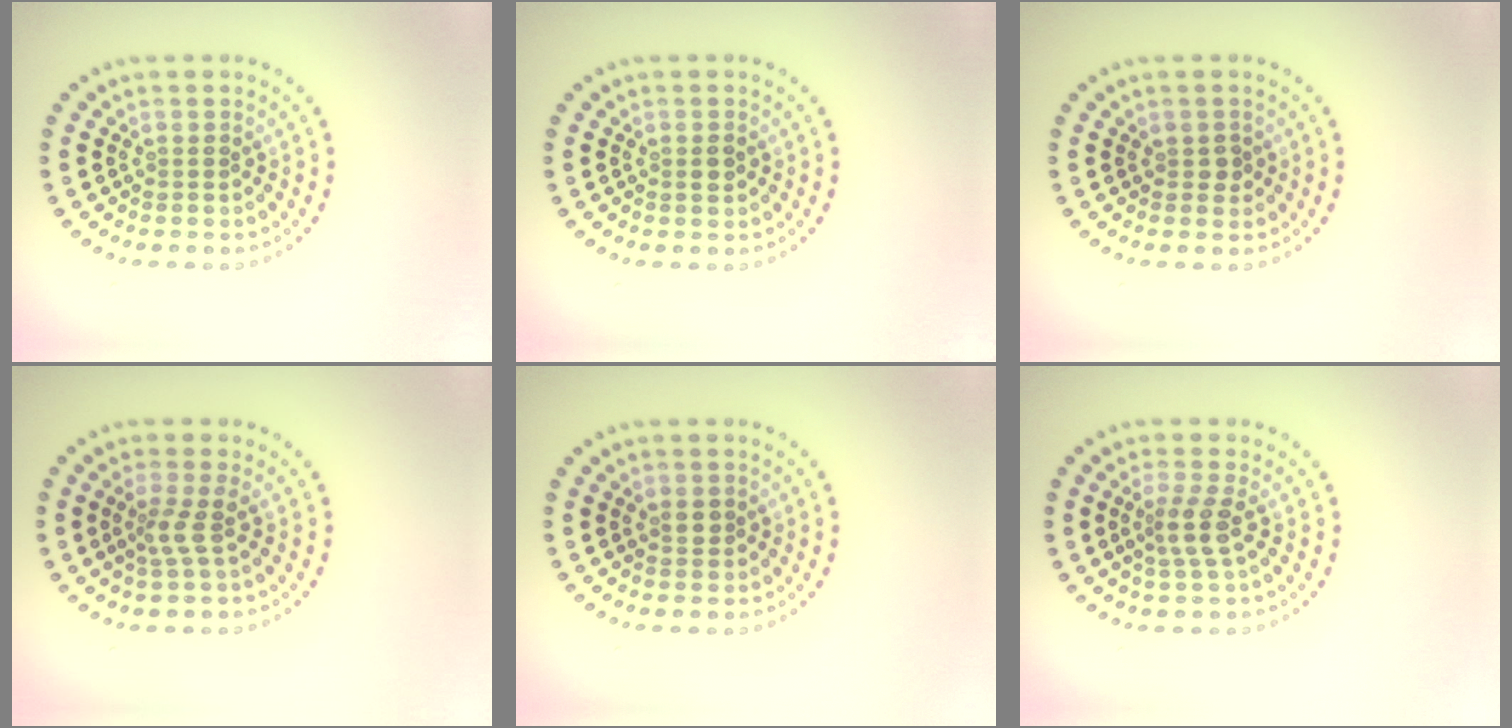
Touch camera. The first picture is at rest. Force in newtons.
{"total": 1.0, "press": 1.0, "slide": 0.3}
{"total": 0.8, "press": 0.8, "slide": 0.2}
{"total": 1.9, "press": 1.4, "slide": 1.4}
{"total": 1.0, "press": 1.0, "slide": 0.3}
{"total": 2.2, "press": 1.8, "slide": 1.3}